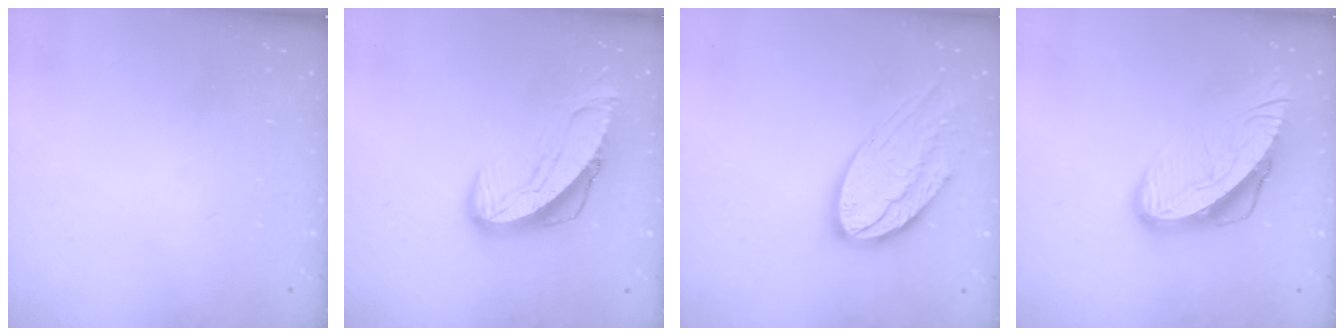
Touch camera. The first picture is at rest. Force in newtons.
{"total": 9.9, "press": 9.9, "slide": 0.7}
{"total": 19.0, "press": 18.9, "slide": 1.8}
{"total": 12.1, "press": 12.1, "slide": 1.4}